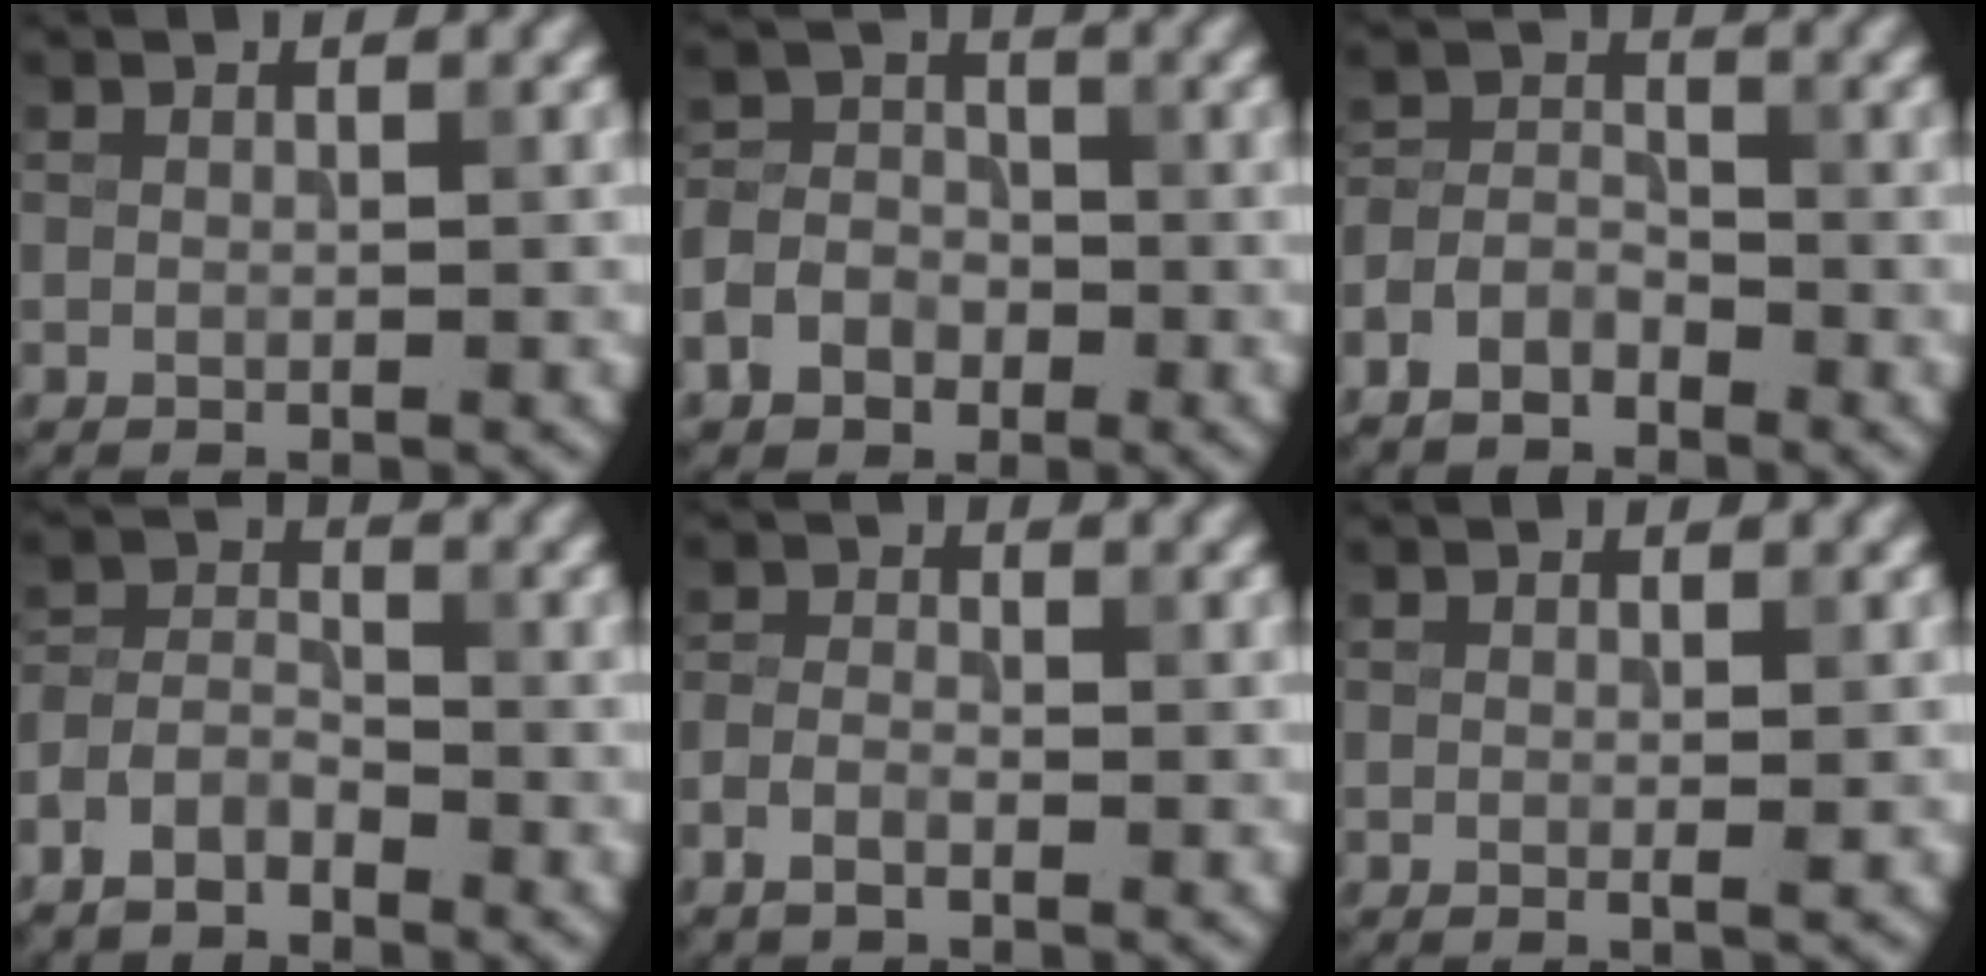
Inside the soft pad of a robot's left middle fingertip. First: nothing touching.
{"total": 5.4, "force": [-2.8, 4.2, 1.8], "torque": [-0.018, -0.008, -0.061]}
{"total": 3.8, "force": [-2.8, 2.1, 1.4], "torque": [-0.027, 0.003, -0.064]}
{"total": 4.0, "force": [-3.0, 2.1, 1.8], "torque": [-0.035, 0.003, -0.069]}
{"total": 1.9, "force": [-1.3, 0.9, 1.2], "torque": [-0.026, 0.002, -0.033]}
{"total": 0.6, "force": [0.0, 0.0, 0.6], "torque": [-0.009, -0.004, -0.001]}